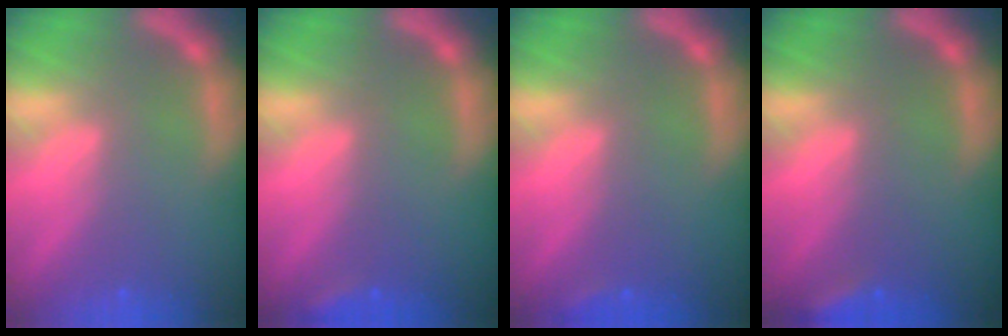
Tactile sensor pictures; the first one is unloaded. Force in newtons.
{"total": 1.4}
{"total": 0.9}
{"total": 2.4}